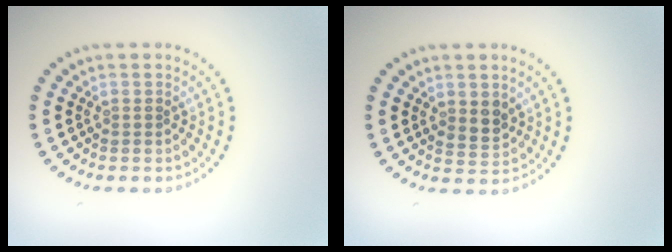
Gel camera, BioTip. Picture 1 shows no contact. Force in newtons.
{"total": 1.9, "press": 1.8, "slide": 0.7}